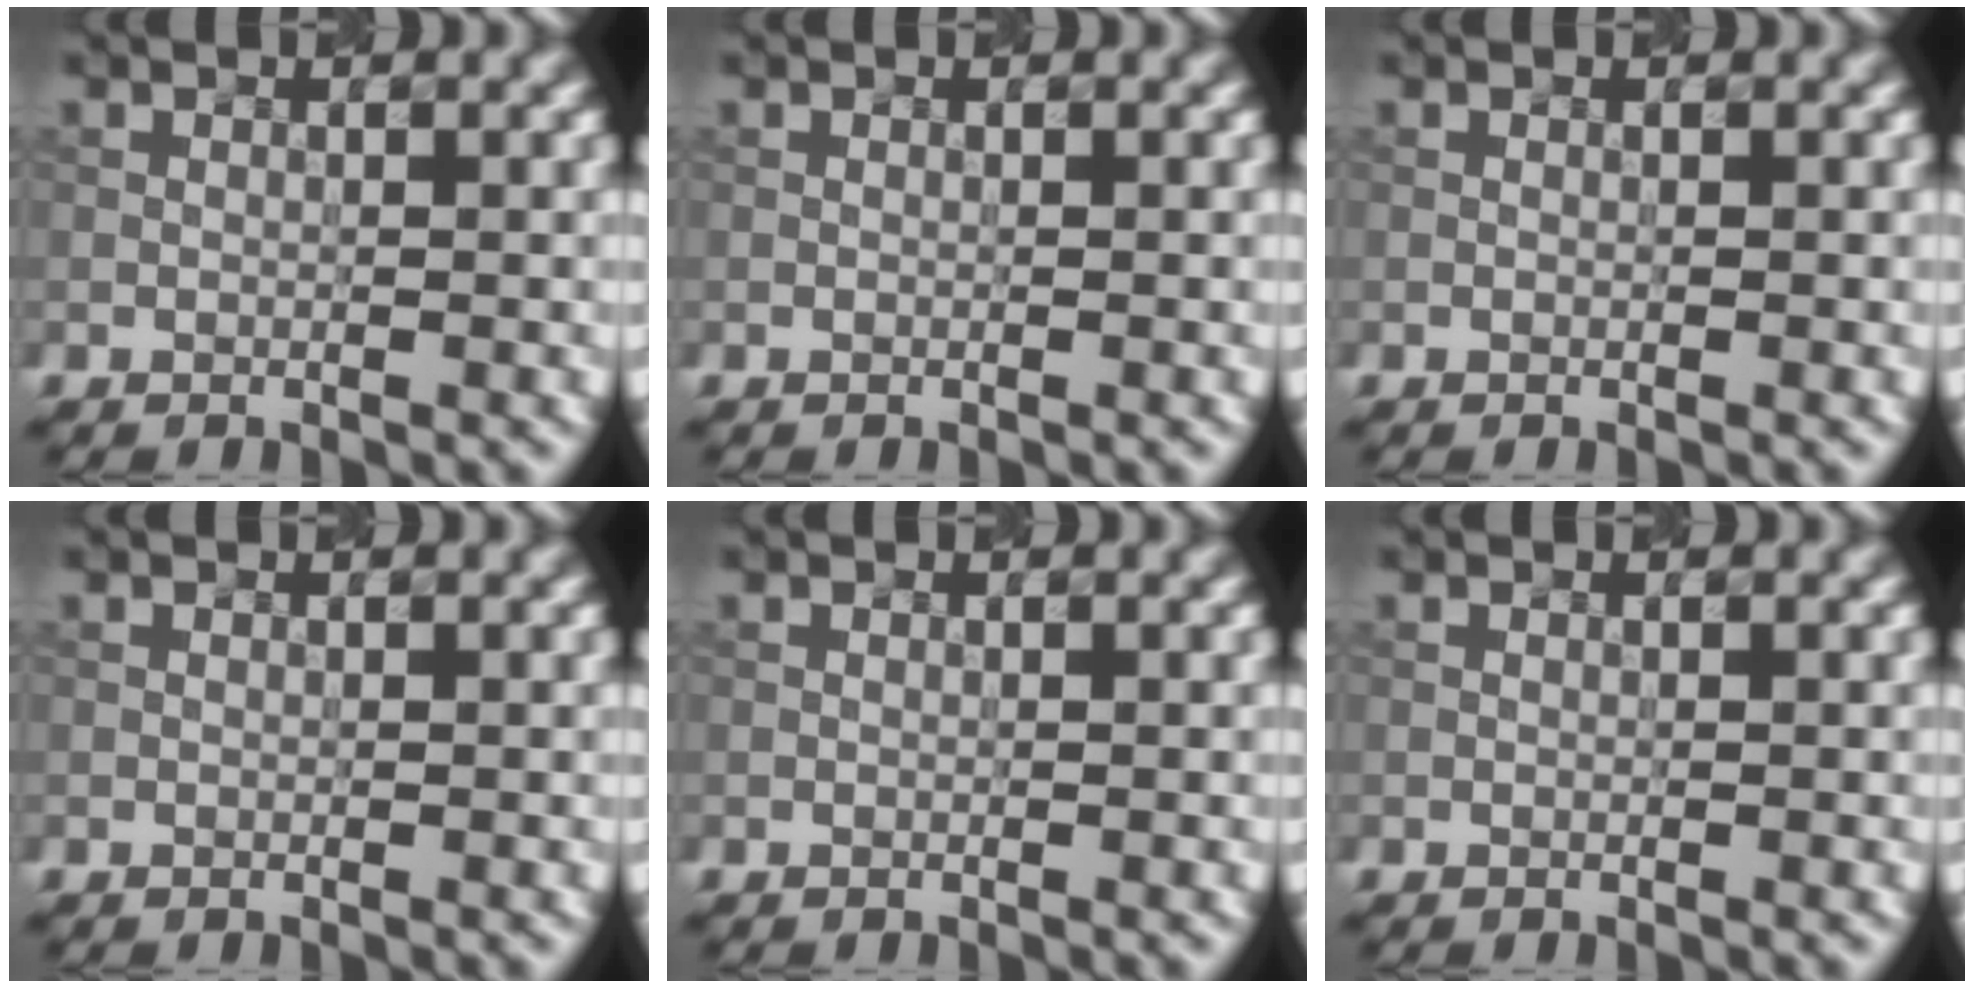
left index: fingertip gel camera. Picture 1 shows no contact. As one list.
[{"total": 0.0}, {"total": 0.0}, {"total": 0.0}, {"total": 0.0}, {"total": 0.0}]